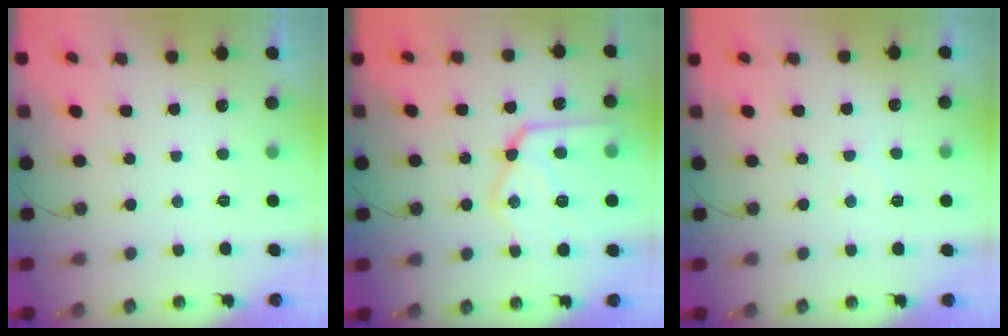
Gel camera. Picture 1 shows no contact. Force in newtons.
{"total": 18.8, "press": 18.7, "slide": 1.6}
{"total": 3.6, "press": 3.5, "slide": 0.5}